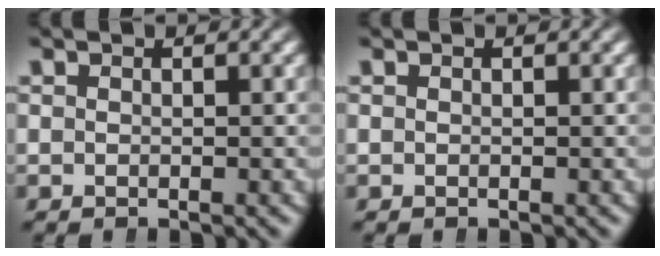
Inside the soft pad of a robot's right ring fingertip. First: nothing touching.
{"total": 0.0}